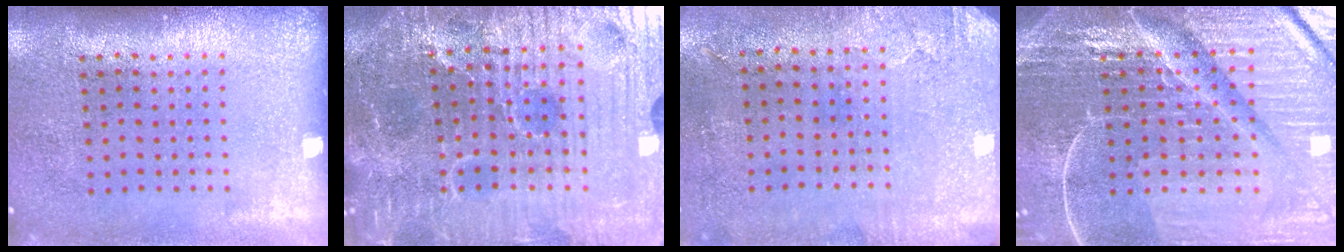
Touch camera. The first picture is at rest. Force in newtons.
{"total": 7.2, "press": 6.4, "slide": 3.2}
{"total": 2.9, "press": 2.4, "slide": 1.7}
{"total": 7.1, "press": 6.2, "slide": 3.5}